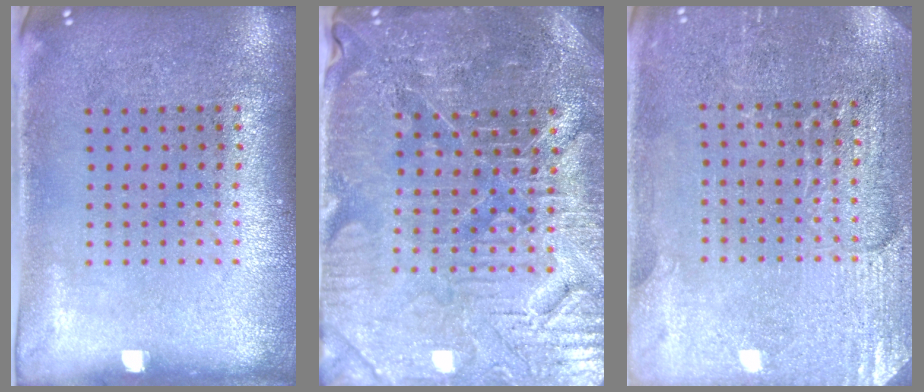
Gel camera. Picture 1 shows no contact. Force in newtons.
{"total": 4.5, "press": 4.3, "slide": 1.3}
{"total": 2.9, "press": 2.8, "slide": 0.2}